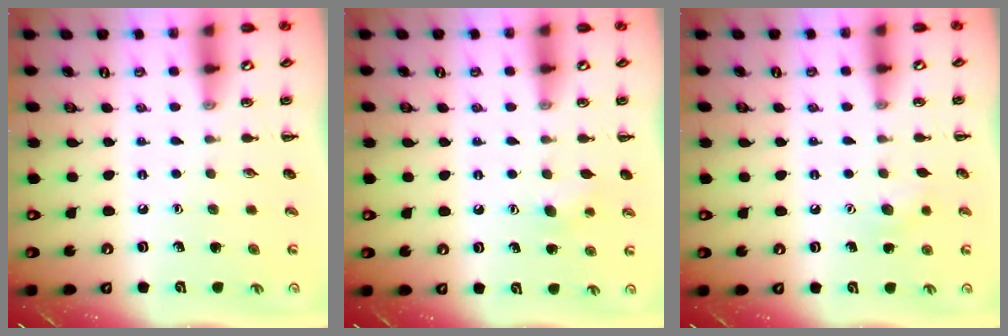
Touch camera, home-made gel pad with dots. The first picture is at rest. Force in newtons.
{"total": 6.0, "press": 5.8, "slide": 1.6}
{"total": 6.3, "press": 6.0, "slide": 1.9}